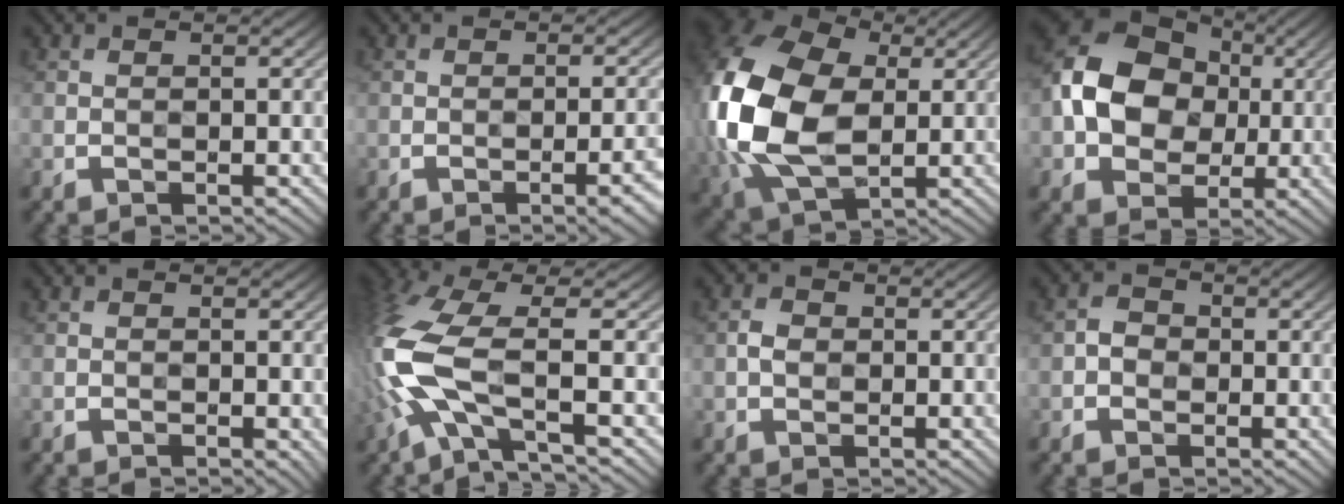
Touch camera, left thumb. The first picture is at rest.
{"total": 3.8, "force": [-1.5, 0.9, 3.3], "torque": [-0.041, 0.006, -0.021]}
{"total": 20.4, "force": [1.2, 14.4, 14.4], "torque": [-0.374, -0.027, 0.044]}
{"total": 13.5, "force": [0.7, 10.5, 8.5], "torque": [-0.181, 0.017, 0.001]}
{"total": 0.6, "force": [-0.2, 0.3, 0.5], "torque": [-0.008, -0.004, -0.002]}
{"total": 11.4, "force": [-2.0, 3.8, 10.5], "torque": [-0.261, -0.004, -0.057]}
{"total": 1.9, "force": [-0.1, 1.5, 1.2], "torque": [-0.027, 0.001, -0.006]}
{"total": 2.2, "force": [-0.5, 1.8, 1.1], "torque": [-0.020, -0.001, -0.015]}